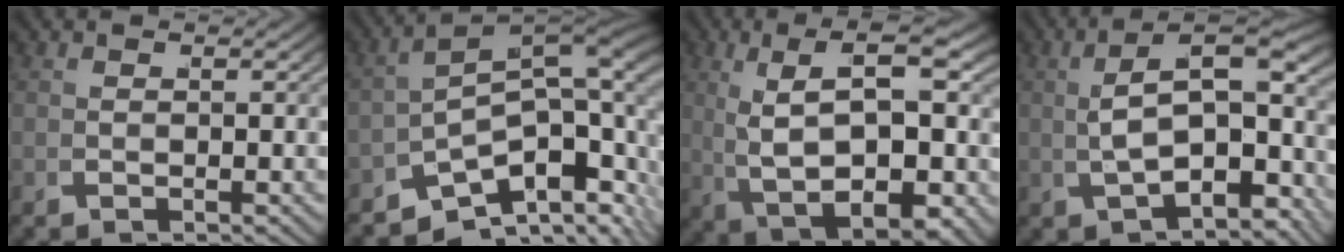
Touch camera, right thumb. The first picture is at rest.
{"total": 10.8, "force": [-2.3, 6.9, 8.1], "torque": [-0.120, -0.029, -0.033]}
{"total": 12.4, "force": [0.7, 6.8, 10.4], "torque": [-0.198, -0.024, 0.035]}
{"total": 9.3, "force": [-0.4, 5.3, 7.7], "torque": [-0.130, -0.014, 0.002]}